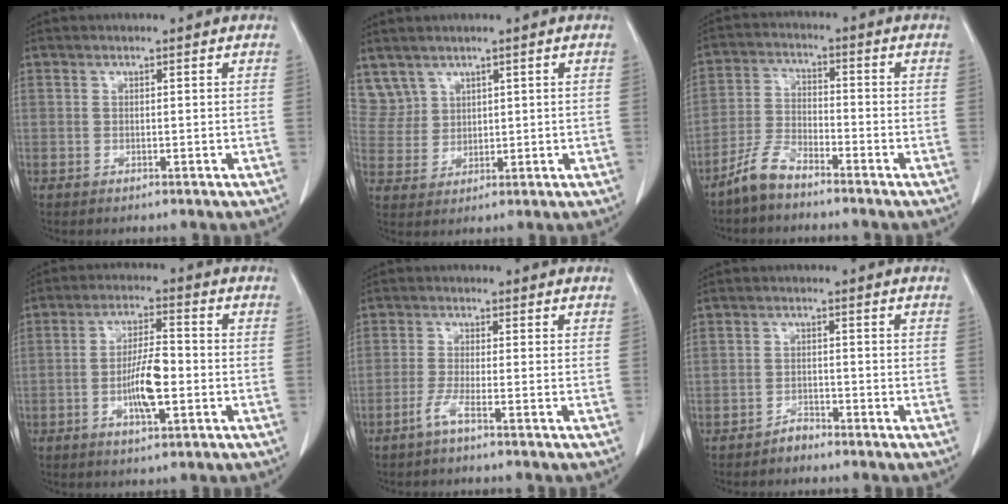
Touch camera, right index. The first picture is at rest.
{"total": 4.7, "force": [3.4, 3.3, -0.1], "torque": [0.002, 0.008, 0.081]}
{"total": 5.7, "force": [-4.8, 1.6, 2.6], "torque": [-0.061, -0.005, -0.099]}
{"total": 7.6, "force": [-1.9, 1.7, 7.2], "torque": [-0.139, 0.002, -0.034]}
{"total": 2.5, "force": [-1.7, -0.5, 1.7], "torque": [-0.039, -0.004, -0.041]}
{"total": 1.7, "force": [-1.5, 0.8, 0.0], "torque": [0.002, 0.004, -0.027]}